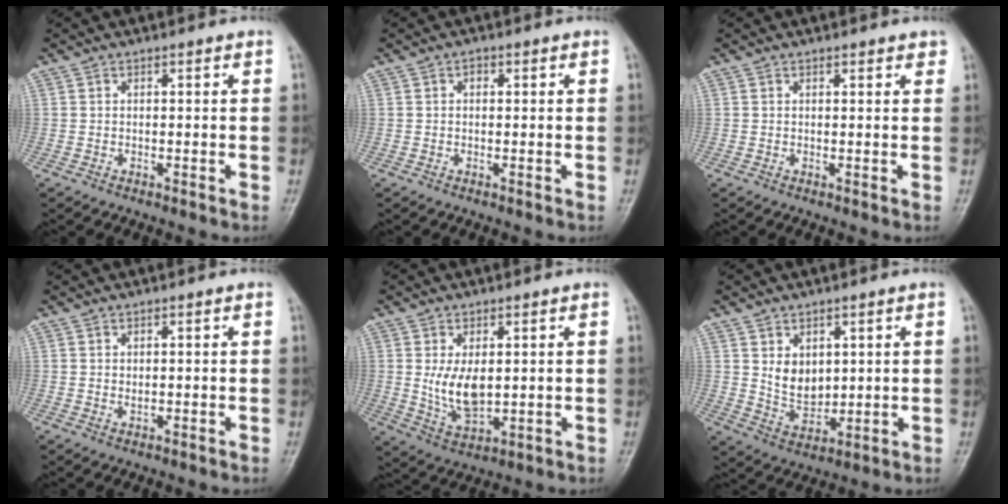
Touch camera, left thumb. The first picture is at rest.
{"total": 1.0, "force": [0.3, 0.7, 0.7], "torque": [-0.004, 0.003, 0.000]}
{"total": 1.3, "force": [1.0, 0.6, 0.6], "torque": [0.000, -0.003, 0.009]}
{"total": 1.0, "force": [0.1, 0.7, 0.7], "torque": [-0.008, 0.000, 0.004]}
{"total": 7.4, "force": [0.8, 4.1, 6.2], "torque": [-0.101, -0.013, 0.027]}
{"total": 6.4, "force": [1.8, 4.7, 4.1], "torque": [-0.046, -0.022, 0.047]}